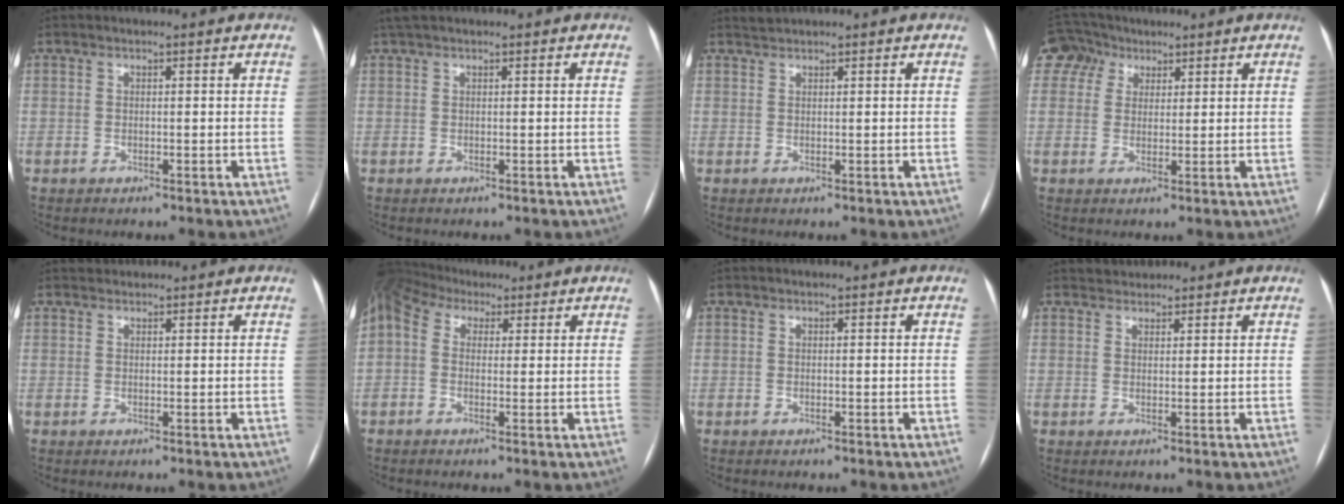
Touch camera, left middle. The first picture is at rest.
{"total": 1.7, "force": [1.4, 0.5, 0.9], "torque": [-0.021, 0.025, 0.031]}
{"total": 0.8, "force": [0.8, -0.1, -0.2], "torque": [-0.003, 0.005, 0.021]}
{"total": 5.3, "force": [2.8, 4.4, 0.7], "torque": [-0.024, 0.027, 0.057]}
{"total": 1.0, "force": [0.9, 0.4, -0.2], "torque": [0.001, 0.011, 0.018]}
{"total": 12.8, "force": [6.1, 9.1, 6.7], "torque": [-0.185, 0.080, 0.109]}
{"total": 0.0}
{"total": 1.8, "force": [1.6, 0.7, -0.4], "torque": [0.006, 0.010, 0.027]}